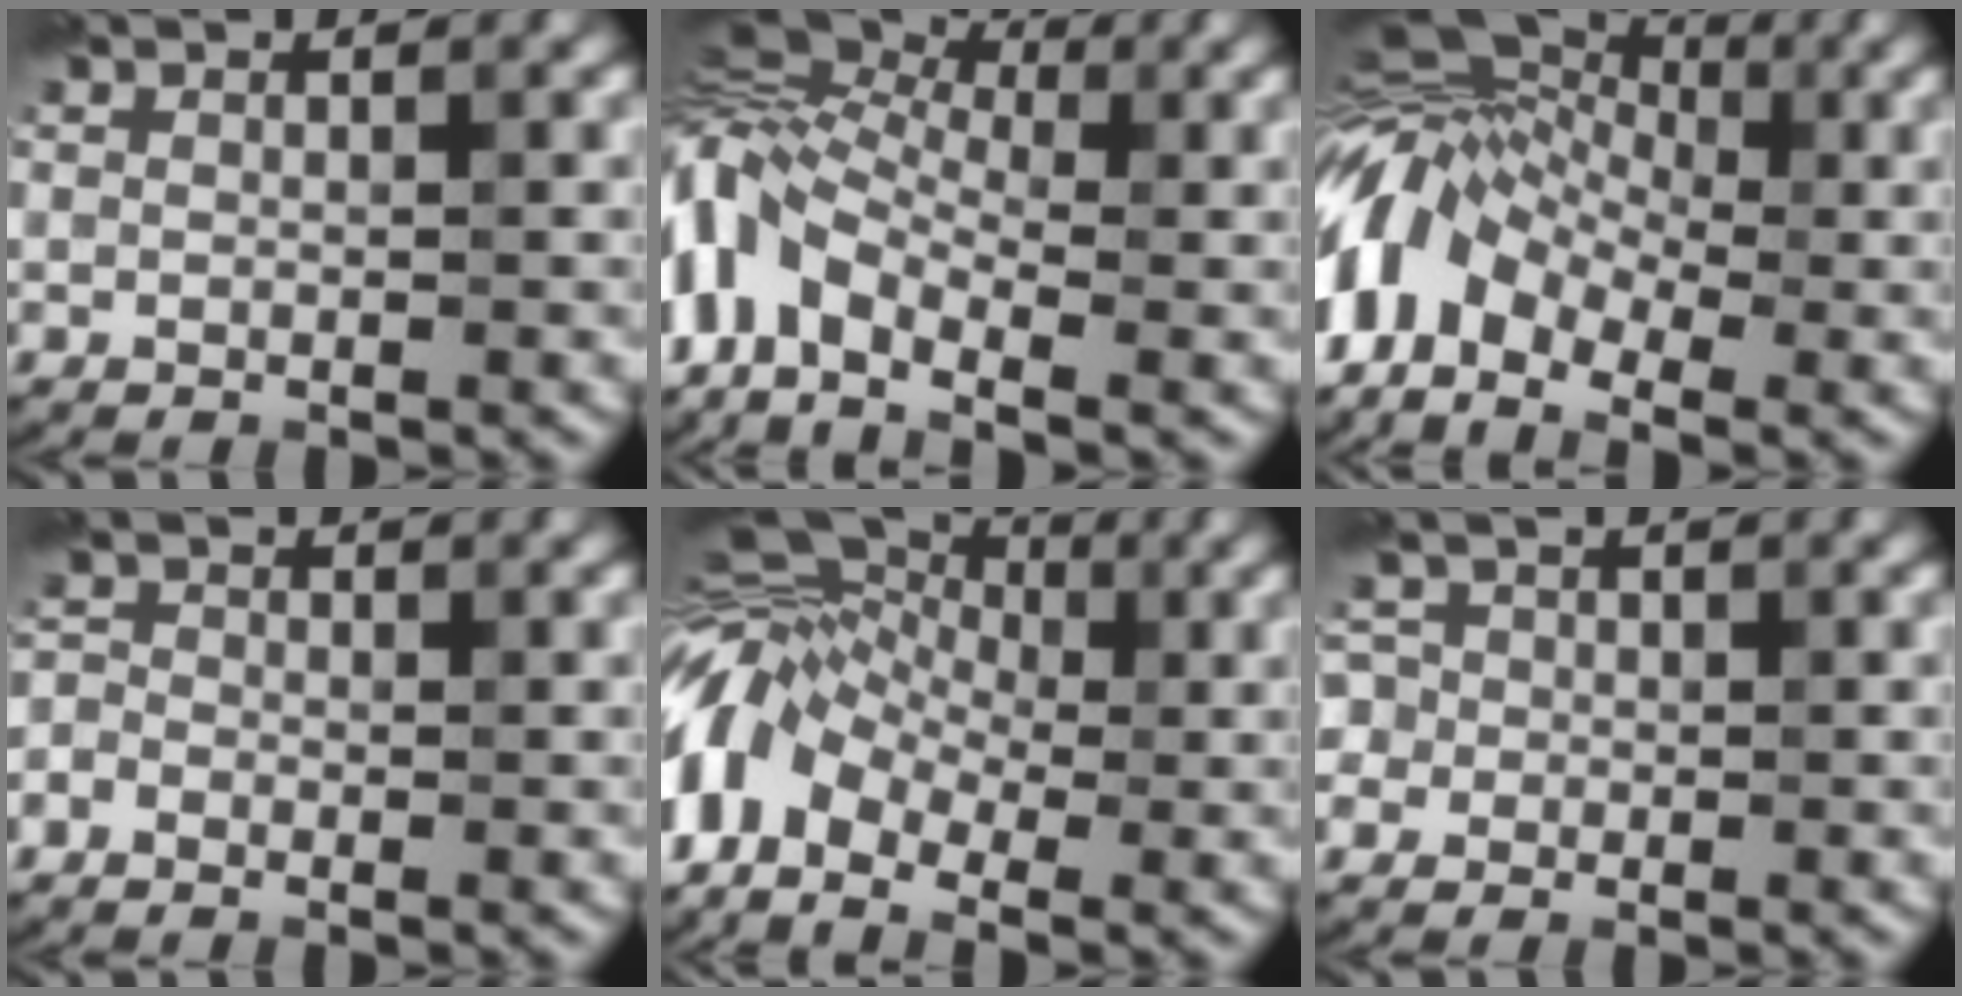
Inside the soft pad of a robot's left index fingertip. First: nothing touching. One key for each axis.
{"total": 8.0, "fx": -2.4, "fy": 4.9, "fz": 5.8, "tx": -0.135, "ty": 0.000, "tz": -0.067}
{"total": 7.3, "fx": -3.0, "fy": 5.1, "fz": 4.3, "tx": -0.085, "ty": 0.006, "tz": -0.076}
{"total": 1.7, "fx": -1.4, "fy": 1.0, "fz": -0.1, "tx": 0.009, "ty": 0.010, "tz": -0.028}
{"total": 7.3, "fx": -3.2, "fy": 4.9, "fz": 4.4, "tx": -0.087, "ty": -0.002, "tz": -0.080}
{"total": 3.7, "fx": -1.3, "fy": 3.4, "fz": 0.3, "tx": 0.014, "ty": 0.015, "tz": -0.055}